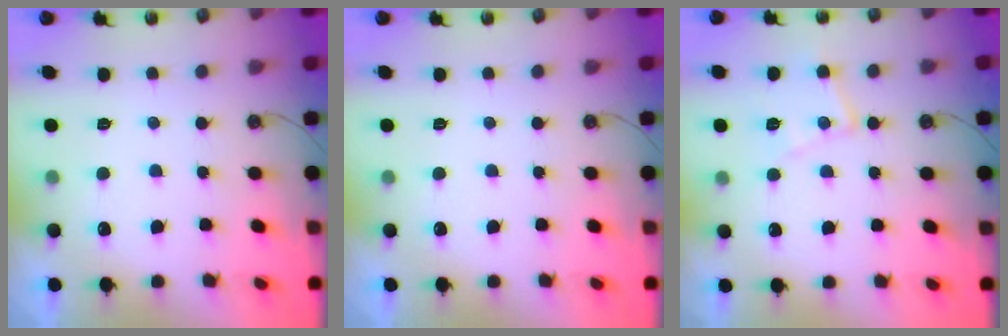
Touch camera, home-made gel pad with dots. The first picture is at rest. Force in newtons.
{"total": 0.0}
{"total": 11.6, "press": 11.6, "slide": 0.8}